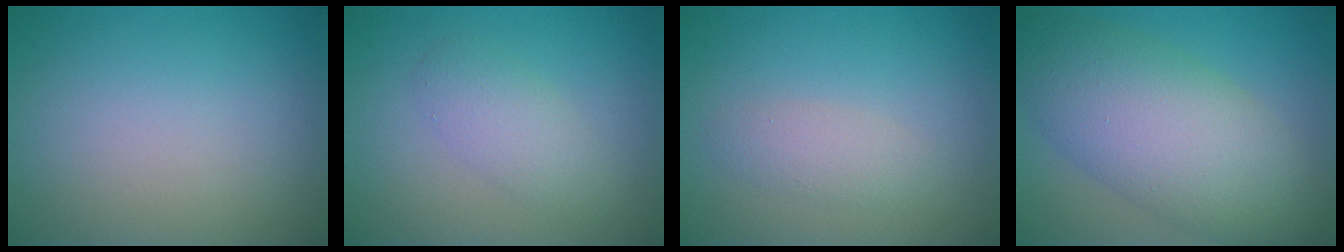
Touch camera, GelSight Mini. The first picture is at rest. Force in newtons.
{"total": 2.6, "press": 2.6, "slide": 0.2}
{"total": 1.8, "press": 1.8, "slide": 0.0}
{"total": 9.5, "press": 9.5, "slide": 0.2}